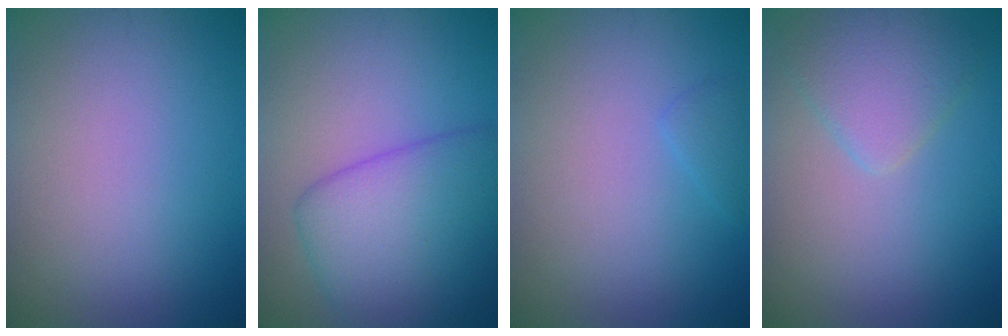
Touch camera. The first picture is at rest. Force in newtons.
{"total": 7.2, "press": 7.2, "slide": 0.2}
{"total": 1.0, "press": 1.0, "slide": 0.1}
{"total": 3.4, "press": 3.4, "slide": 0.2}